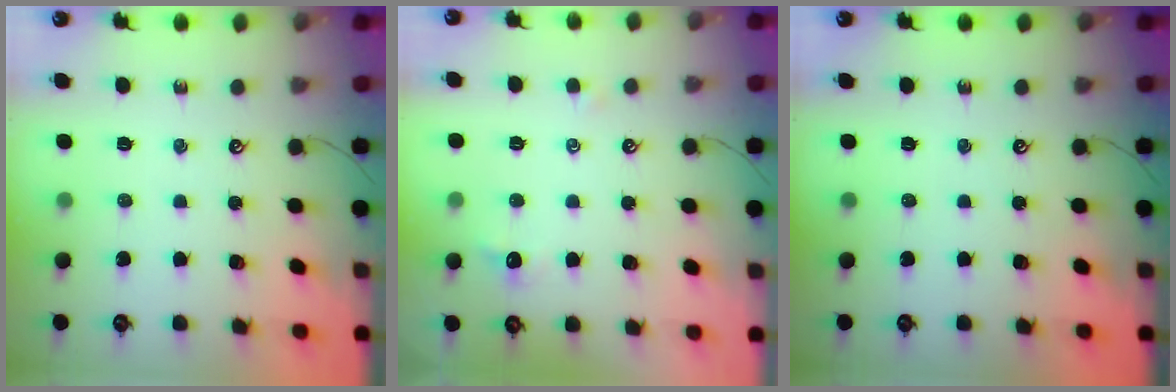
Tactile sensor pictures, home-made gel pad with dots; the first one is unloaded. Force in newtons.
{"total": 0.6, "press": 0.1, "slide": 0.6}
{"total": 0.0}